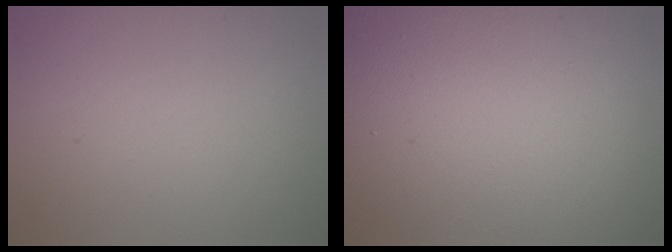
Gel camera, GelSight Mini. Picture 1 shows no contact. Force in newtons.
{"total": 25.8, "press": 25.8, "slide": 1.0}